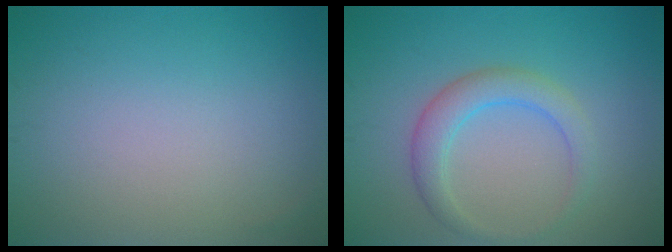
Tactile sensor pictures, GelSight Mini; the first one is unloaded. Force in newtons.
{"total": 3.1, "press": 3.1, "slide": 0.1}